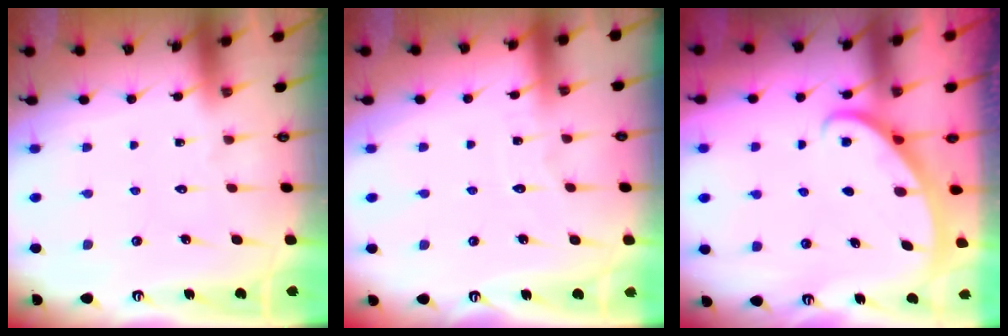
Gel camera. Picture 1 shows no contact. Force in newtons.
{"total": 2.2, "press": 2.1, "slide": 0.3}
{"total": 2.8, "press": 2.8, "slide": 0.1}